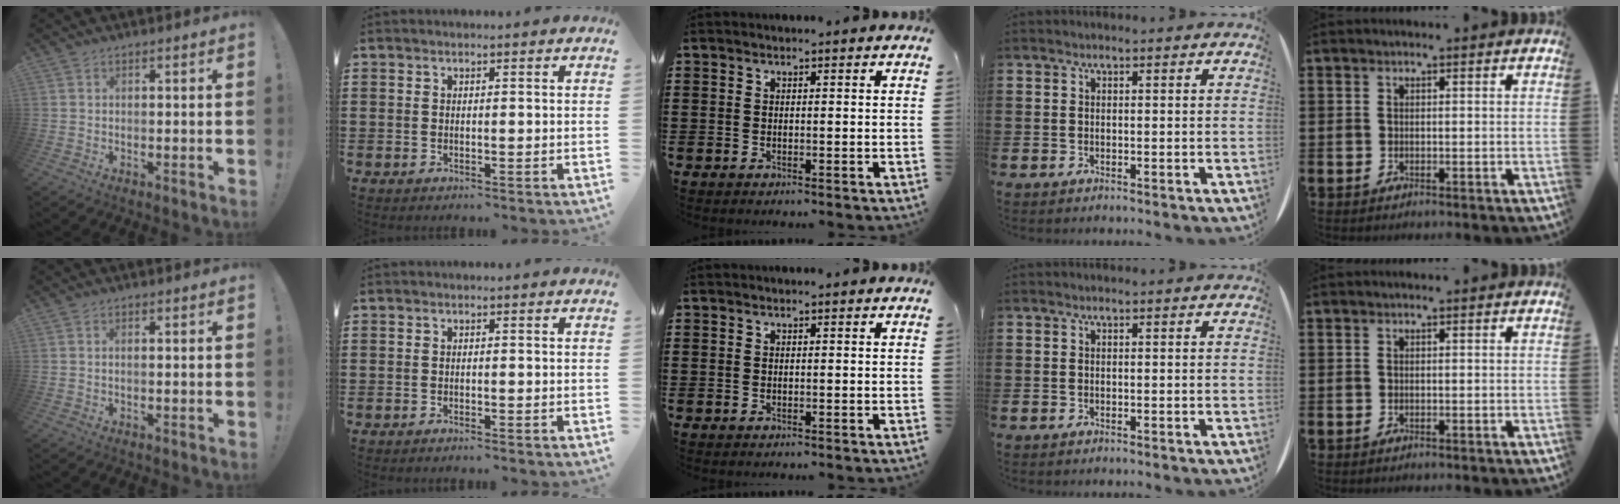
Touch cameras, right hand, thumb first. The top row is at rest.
{"thumb": {"total": 0.9, "force": [-0.1, 0.2, 0.9], "torque": [-0.014, -0.001, -0.002]}, "index": {"total": 0.6, "force": [-0.5, -0.1, 0.1], "torque": [-0.005, -0.003, -0.011]}}